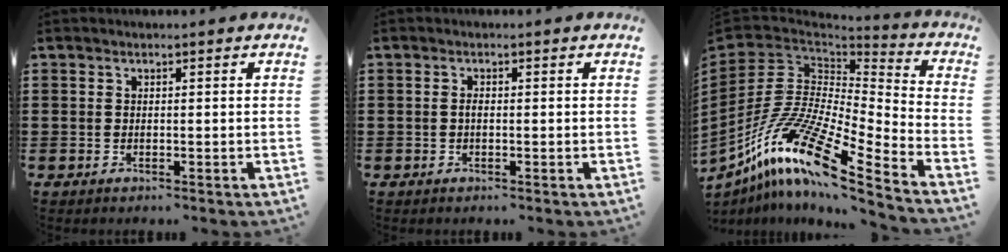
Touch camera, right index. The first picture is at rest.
{"total": 0.9, "force": [-0.2, 0.3, 0.8], "torque": [-0.017, -0.002, -0.004]}
{"total": 16.7, "force": [-10.1, 4.8, 12.4], "torque": [-0.282, -0.001, -0.203]}